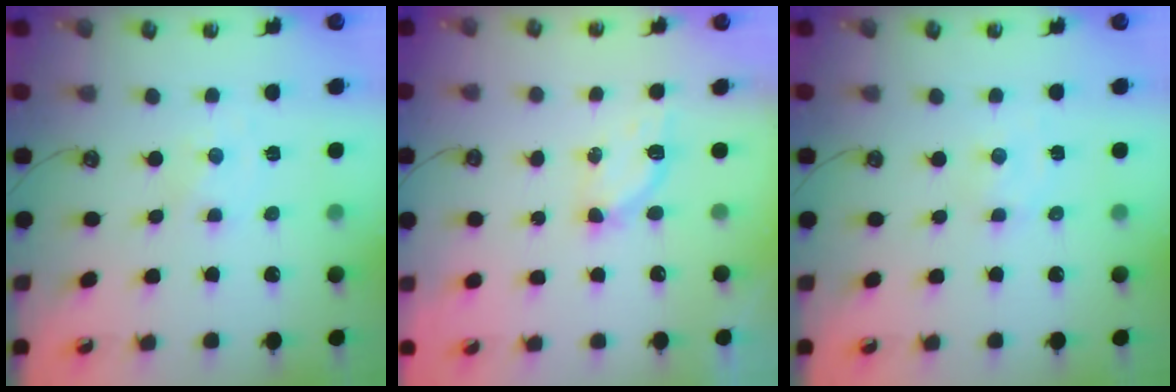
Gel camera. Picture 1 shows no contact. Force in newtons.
{"total": 4.3, "press": 4.2, "slide": 0.6}
{"total": 1.6, "press": 1.6, "slide": 0.1}